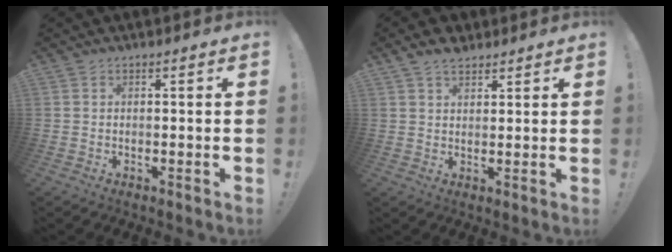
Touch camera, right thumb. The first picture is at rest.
{"total": 4.6, "force": [3.4, 2.6, 1.7], "torque": [-0.020, -0.016, 0.062]}